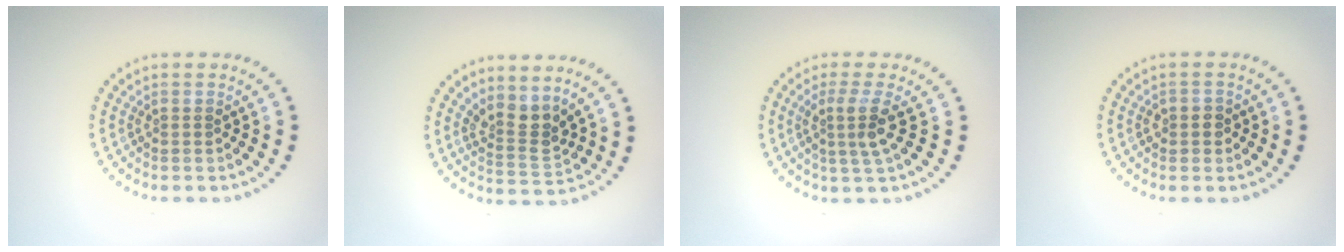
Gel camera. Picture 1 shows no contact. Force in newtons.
{"total": 2.7, "press": 2.1, "slide": 1.8}
{"total": 2.7, "press": 1.9, "slide": 1.9}
{"total": 1.5, "press": 1.4, "slide": 0.6}